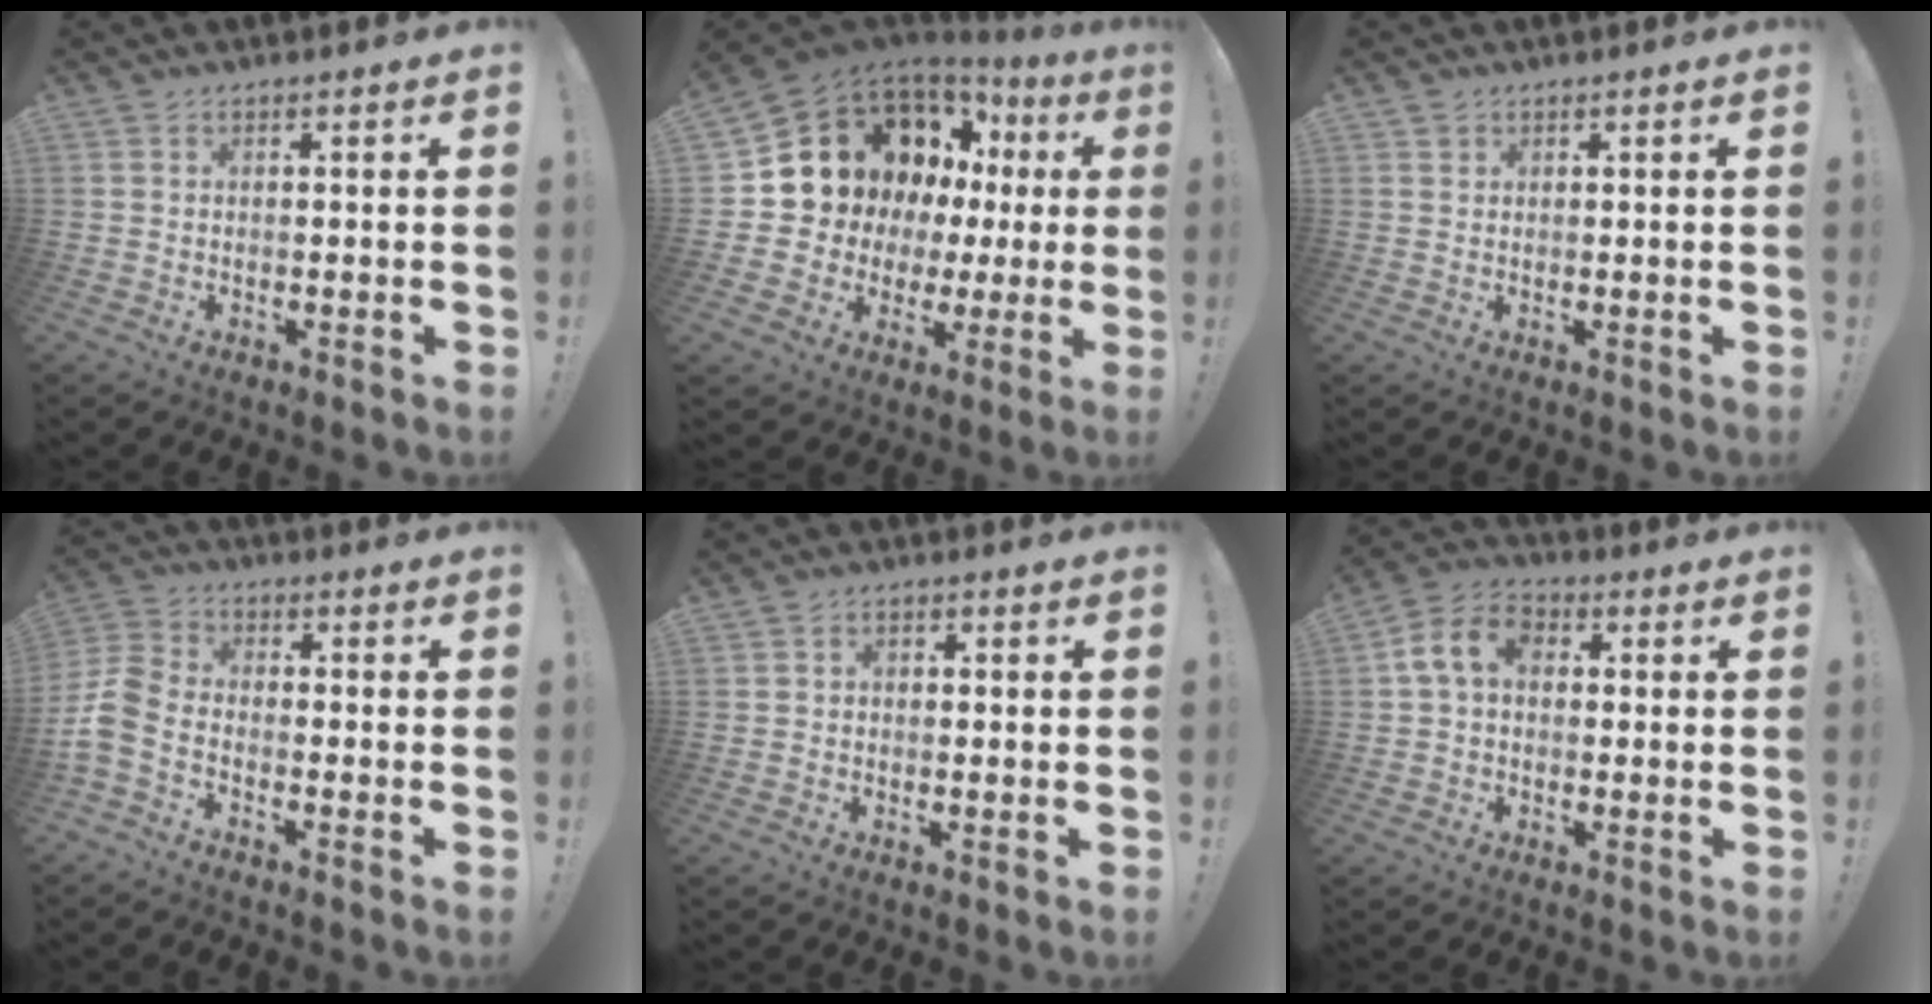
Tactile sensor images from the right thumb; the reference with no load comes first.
{"total": 12.2, "force": [6.8, 8.9, 4.8], "torque": [-0.083, -0.061, 0.149]}
{"total": 0.9, "force": [0.6, 0.7, 0.1], "torque": [0.004, -0.003, 0.011]}
{"total": 8.4, "force": [-4.1, 5.0, 5.3], "torque": [-0.127, 0.022, -0.074]}
{"total": 1.6, "force": [-0.8, 1.2, 0.7], "torque": [-0.016, 0.008, -0.013]}
{"total": 9.4, "force": [1.6, 6.5, 6.6], "torque": [-0.133, 0.014, 0.035]}